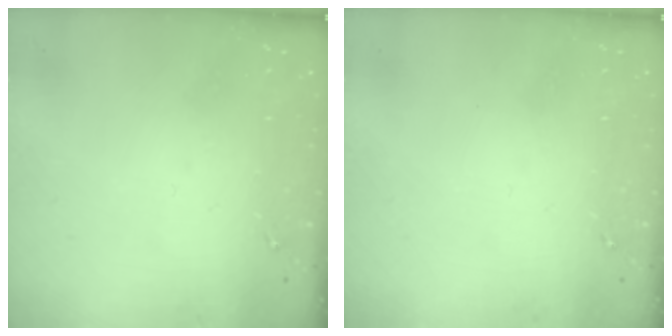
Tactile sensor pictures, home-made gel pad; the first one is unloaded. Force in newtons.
{"total": 0.0}